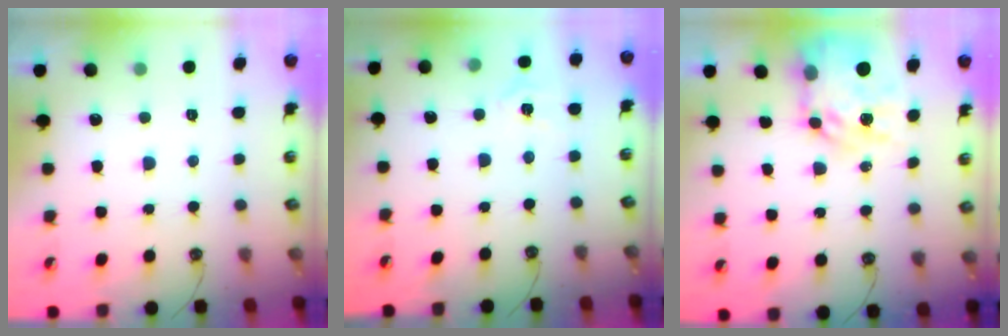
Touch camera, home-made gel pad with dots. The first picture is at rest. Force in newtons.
{"total": 4.7, "press": 4.7, "slide": 0.6}
{"total": 12.3, "press": 12.3, "slide": 1.0}